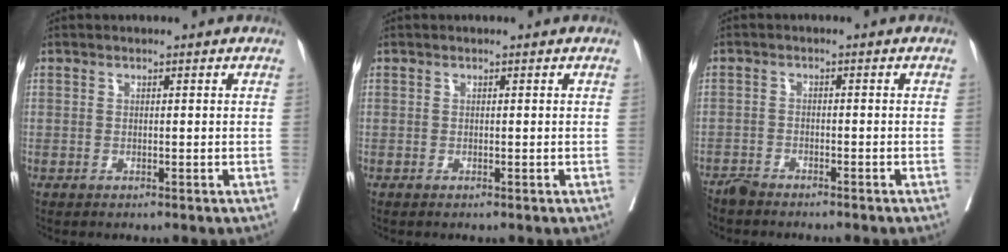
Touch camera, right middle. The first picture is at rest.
{"total": 0.0}
{"total": 3.1, "force": [-2.9, 0.5, 0.8], "torque": [-0.013, -0.007, -0.047]}